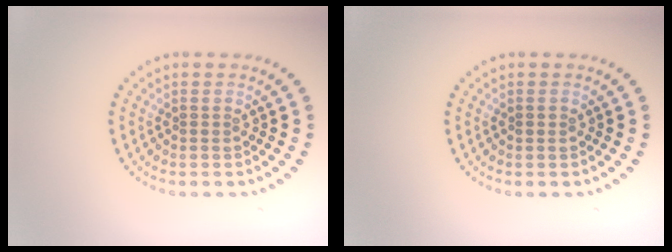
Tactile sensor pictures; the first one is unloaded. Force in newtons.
{"total": 0.7, "press": 0.7, "slide": 0.1}